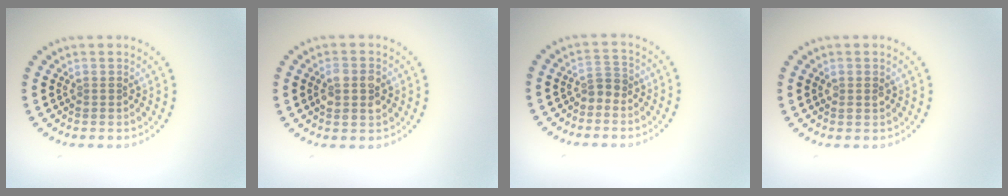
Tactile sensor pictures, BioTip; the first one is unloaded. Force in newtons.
{"total": 2.8, "press": 2.8, "slide": 0.2}
{"total": 1.3, "press": 1.0, "slide": 0.8}
{"total": 1.1, "press": 1.1, "slide": 0.2}